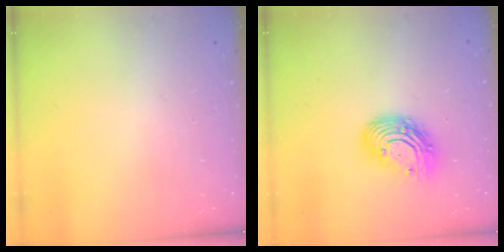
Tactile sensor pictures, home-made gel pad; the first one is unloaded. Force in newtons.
{"total": 13.1, "press": 13.1, "slide": 1.1}